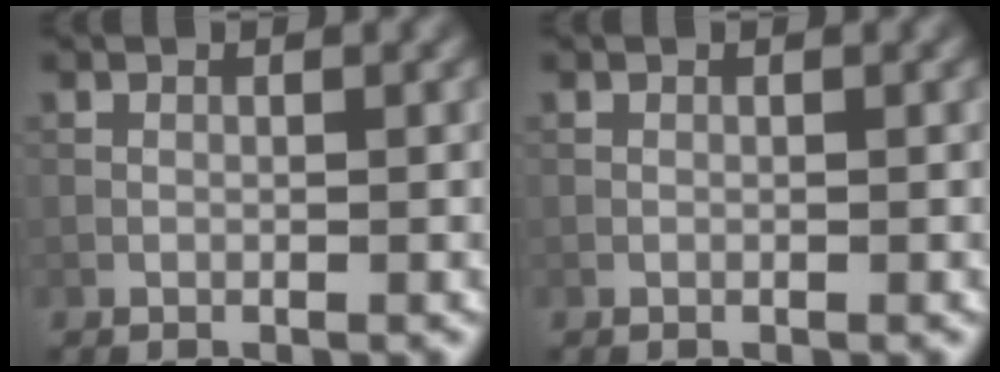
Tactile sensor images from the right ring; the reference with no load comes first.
{"total": 0.0}